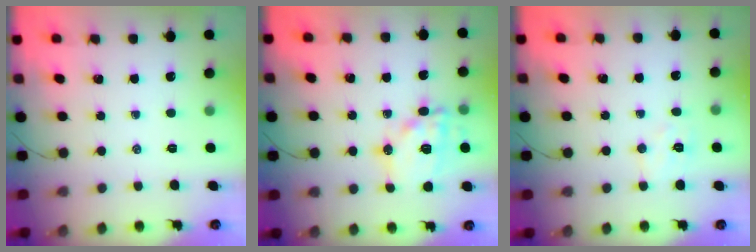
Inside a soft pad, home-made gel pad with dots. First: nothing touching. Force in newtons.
{"total": 15.6, "press": 15.5, "slide": 2.2}
{"total": 6.8, "press": 6.7, "slide": 1.2}